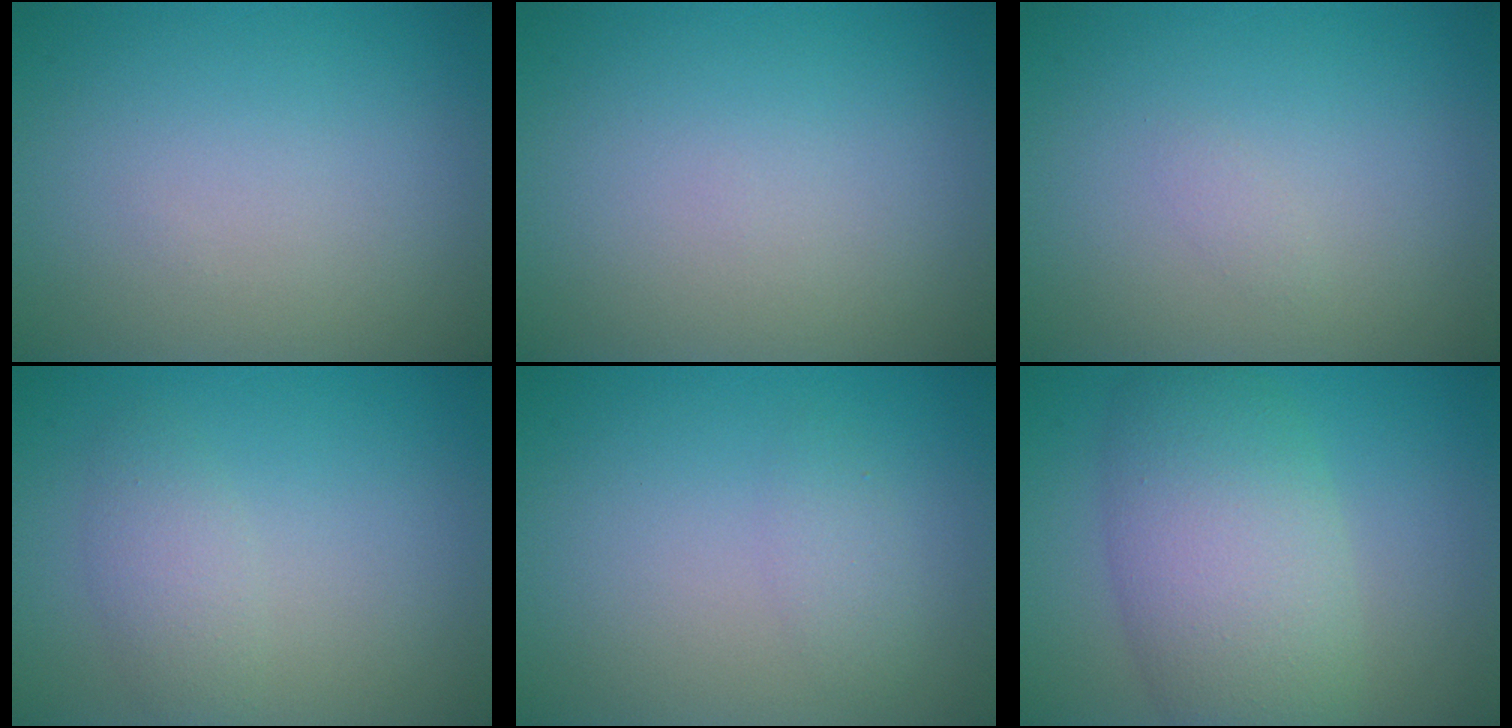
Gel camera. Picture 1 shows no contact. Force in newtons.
{"total": 0.0}
{"total": 0.5, "press": 0.5, "slide": 0.0}
{"total": 2.1, "press": 2.1, "slide": 0.1}
{"total": 1.3, "press": 1.3, "slide": 0.0}
{"total": 7.9, "press": 7.9, "slide": 0.4}